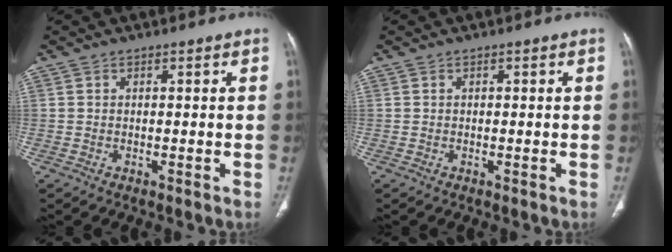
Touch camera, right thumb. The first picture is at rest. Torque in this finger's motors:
{"motor_torque": [-0.39, 0.00, 0.24, -0.36, 0.04]}